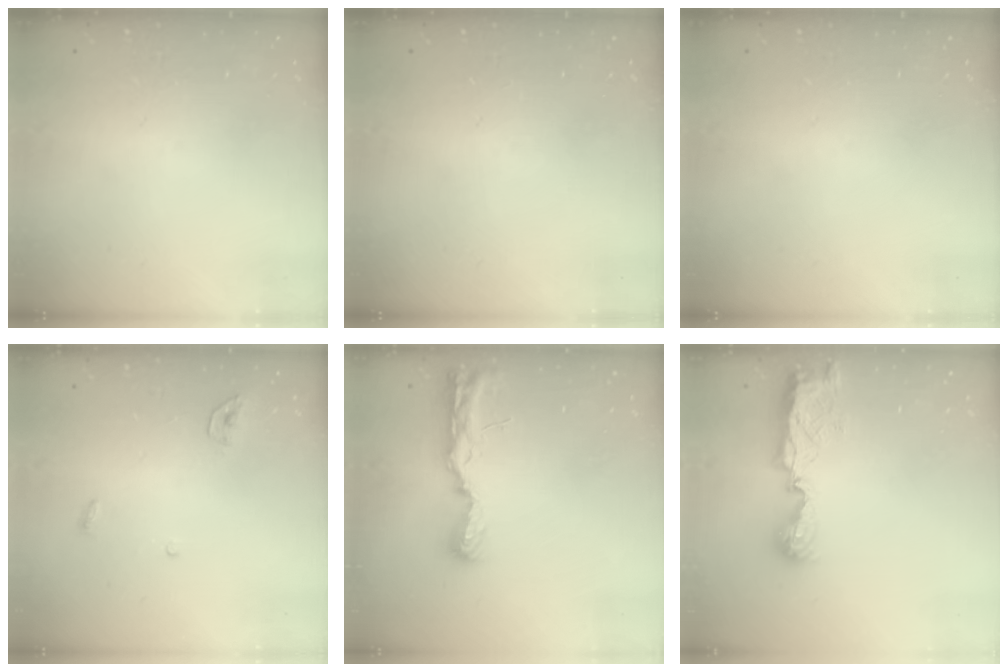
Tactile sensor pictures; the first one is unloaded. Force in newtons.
{"total": 0.0}
{"total": 0.0}
{"total": 3.4, "press": 3.3, "slide": 0.3}
{"total": 11.2, "press": 9.8, "slide": 5.4}
{"total": 8.0, "press": 8.0, "slide": 0.1}